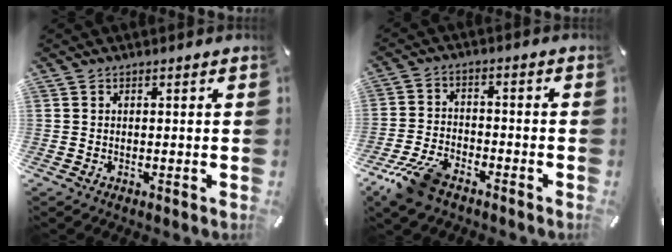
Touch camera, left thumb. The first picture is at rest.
{"total": 9.3, "force": [-6.8, 4.4, 4.7], "torque": [-0.096, 0.030, -0.128]}